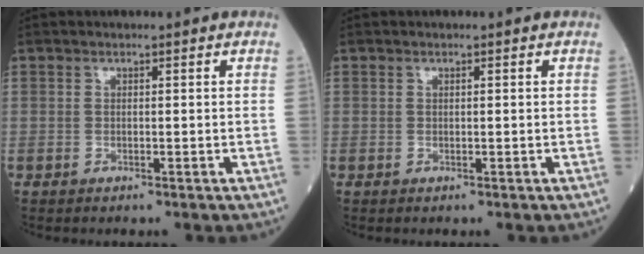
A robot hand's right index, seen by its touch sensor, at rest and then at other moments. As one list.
[{"total": 0.0}]